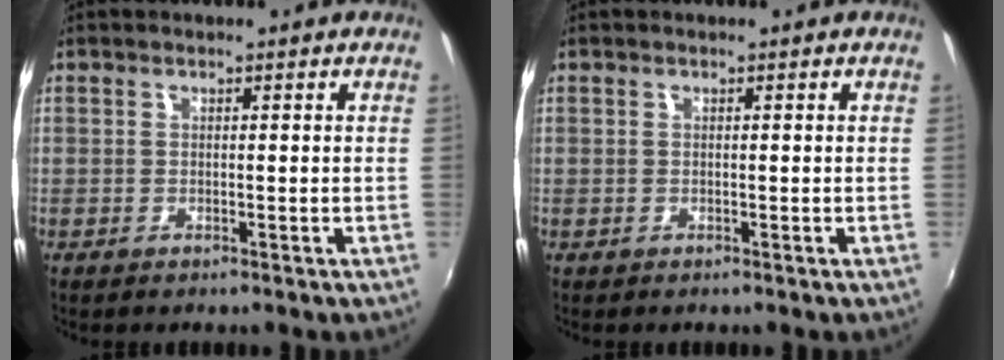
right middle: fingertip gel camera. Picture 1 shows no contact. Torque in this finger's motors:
{"motor_torque": [0.27, -0.23, 0.03, 0.02]}